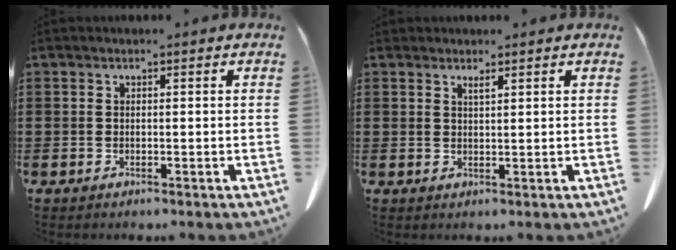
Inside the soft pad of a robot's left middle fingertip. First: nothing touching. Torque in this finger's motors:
{"motor_torque": [-0.05, 0.06, 0.00, 0.00]}